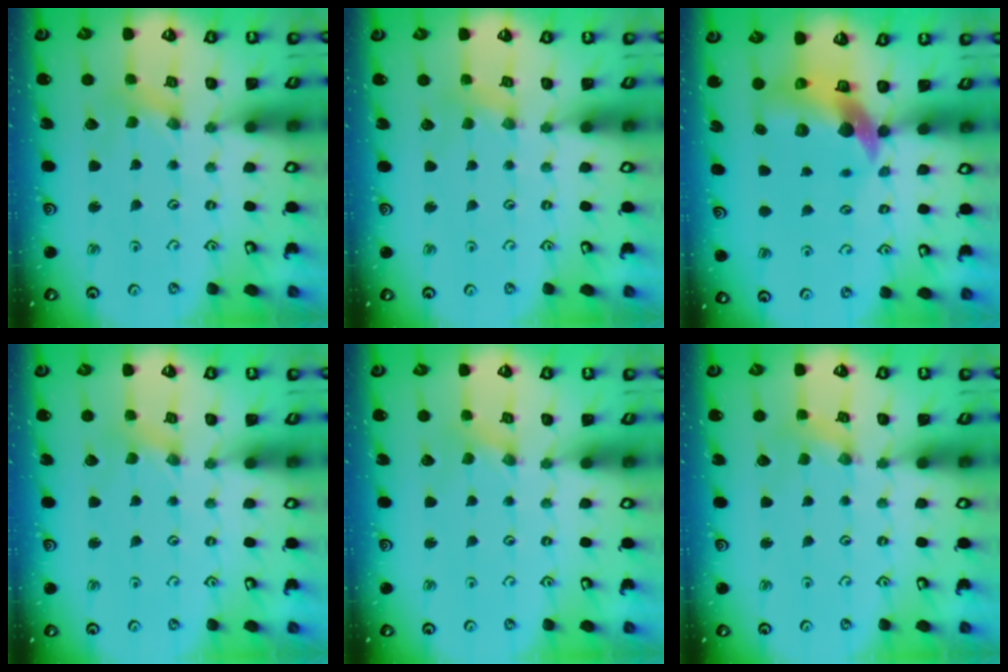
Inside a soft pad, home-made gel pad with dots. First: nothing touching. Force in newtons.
{"total": 2.5, "press": 2.5, "slide": 0.4}
{"total": 11.6, "press": 11.5, "slide": 1.8}
{"total": 0.0}
{"total": 0.0}
{"total": 2.1, "press": 2.1, "slide": 0.4}